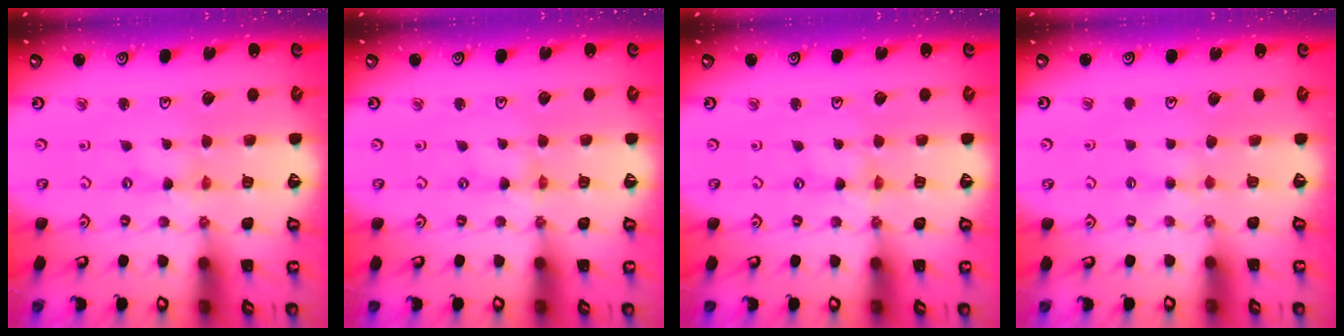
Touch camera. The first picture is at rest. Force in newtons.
{"total": 0.0}
{"total": 0.0}
{"total": 2.3, "press": 2.3, "slide": 0.4}